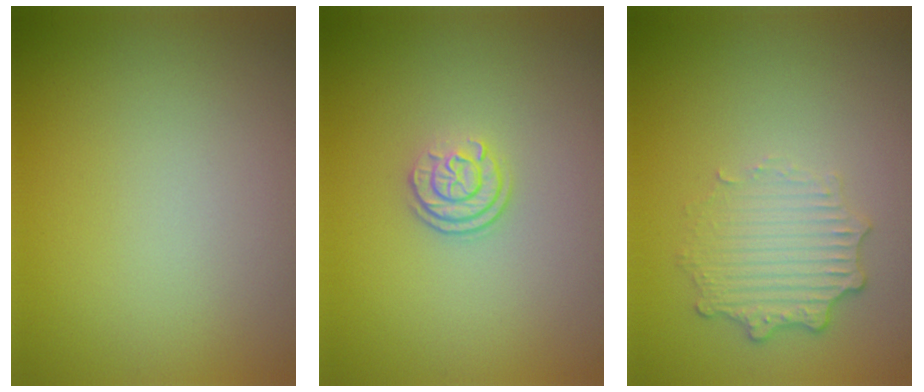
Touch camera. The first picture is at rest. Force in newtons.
{"total": 2.5, "press": 1.8, "slide": 1.6}
{"total": 3.4, "press": 2.7, "slide": 2.1}